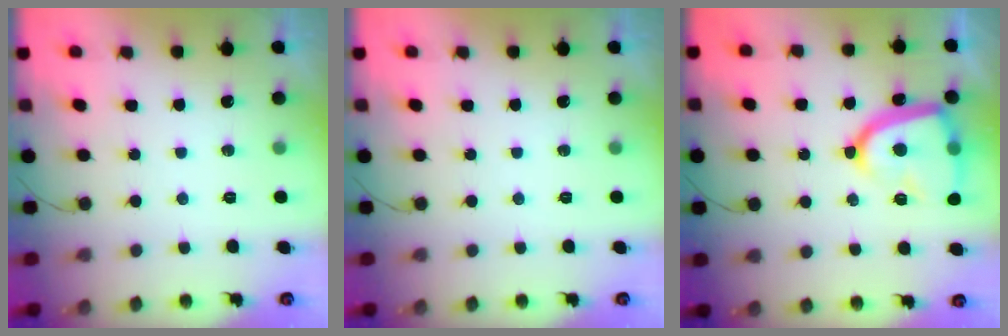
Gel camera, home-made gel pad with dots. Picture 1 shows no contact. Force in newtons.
{"total": 0.0}
{"total": 17.4, "press": 17.3, "slide": 1.7}